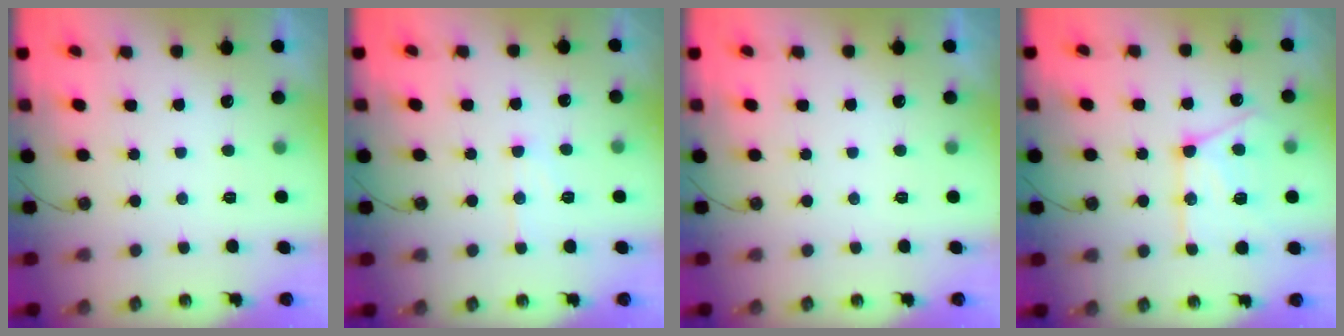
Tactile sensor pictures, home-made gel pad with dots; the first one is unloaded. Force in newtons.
{"total": 7.6, "press": 7.5, "slide": 0.6}
{"total": 0.0}
{"total": 16.4, "press": 16.3, "slide": 1.6}